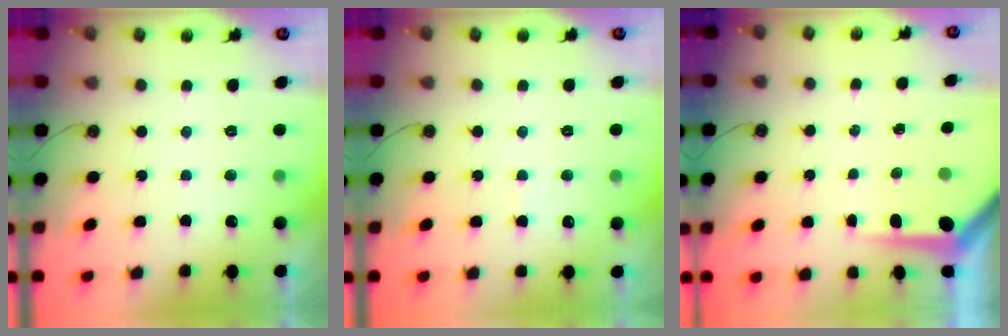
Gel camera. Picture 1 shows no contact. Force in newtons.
{"total": 5.2, "press": 5.1, "slide": 0.7}
{"total": 4.4, "press": 4.4, "slide": 0.4}